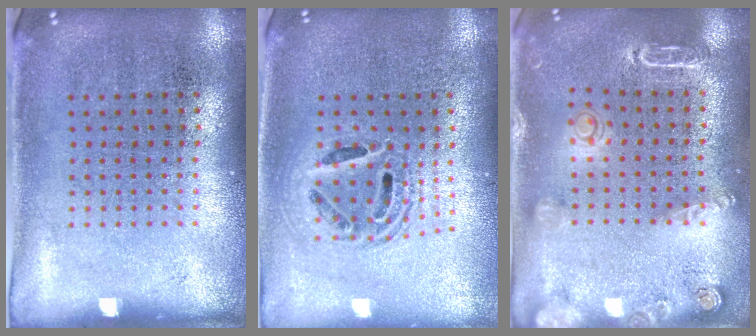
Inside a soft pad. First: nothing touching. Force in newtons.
{"total": 1.6, "press": 1.3, "slide": 0.9}
{"total": 1.8, "press": 1.8, "slide": 0.3}